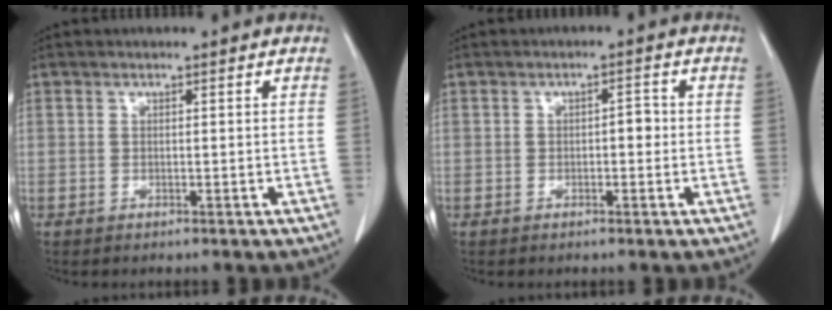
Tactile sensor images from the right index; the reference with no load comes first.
{"total": 2.6, "force": [-0.3, 1.3, 2.2], "torque": [-0.035, 0.017, -0.003]}